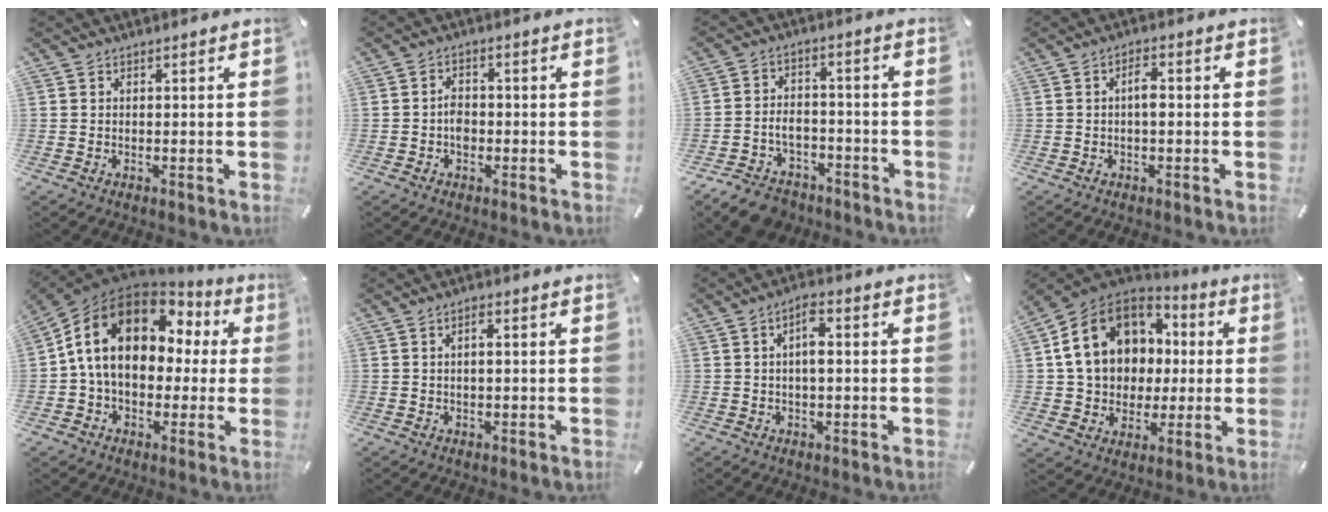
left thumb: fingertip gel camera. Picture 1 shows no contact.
{"total": 3.4, "force": [-0.9, 2.5, 2.1], "torque": [-0.038, 0.008, -0.017]}
{"total": 8.1, "force": [-5.8, 5.2, 2.5], "torque": [-0.040, 0.041, -0.104]}
{"total": 3.0, "force": [-0.1, 1.3, 2.7], "torque": [-0.045, 0.006, -0.007]}
{"total": 17.6, "force": [4.1, 12.7, 11.4], "torque": [-0.222, -0.009, 0.074]}
{"total": 1.9, "force": [0.3, 0.7, 1.8], "torque": [-0.034, 0.004, 0.004]}
{"total": 5.0, "force": [0.6, 2.2, 4.4], "torque": [-0.070, 0.006, 0.005]}
{"total": 16.1, "force": [3.0, 13.9, 7.6], "torque": [-0.152, -0.001, 0.065]}